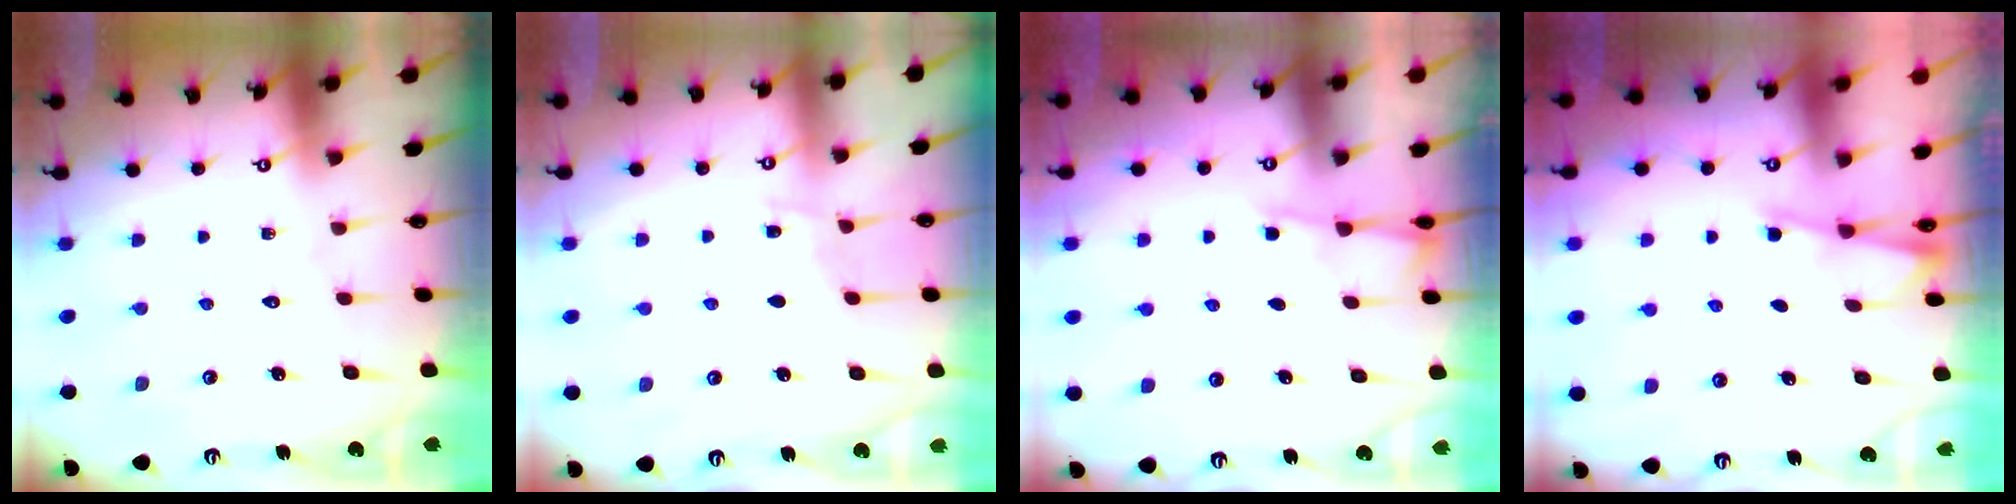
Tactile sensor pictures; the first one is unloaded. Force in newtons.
{"total": 5.5, "press": 5.5, "slide": 0.7}
{"total": 2.7, "press": 2.6, "slide": 0.4}
{"total": 1.2, "press": 1.2, "slide": 0.3}